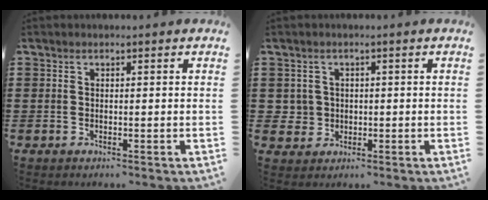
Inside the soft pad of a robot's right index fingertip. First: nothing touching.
{"total": 2.4, "force": [-0.1, 2.4, 0.3], "torque": [-0.018, 0.006, -0.005]}